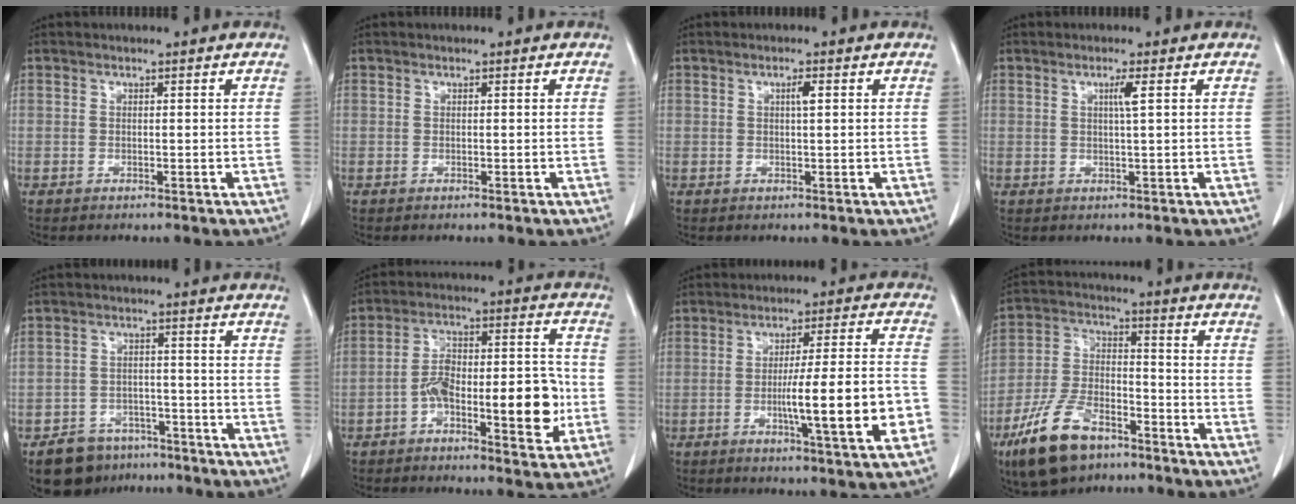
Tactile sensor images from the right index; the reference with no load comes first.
{"total": 0.0}
{"total": 1.4, "force": [0.4, 0.1, 1.3], "torque": [-0.026, 0.002, 0.007]}
{"total": 1.9, "force": [0.6, -0.4, 1.8], "torque": [-0.034, -0.002, 0.012]}
{"total": 8.0, "force": [-5.9, 5.1, 1.7], "torque": [-0.018, 0.011, -0.088]}
{"total": 13.5, "force": [-3.9, 4.2, 12.3], "torque": [-0.188, 0.034, -0.059]}
{"total": 13.2, "force": [-3.6, 0.2, 12.7], "torque": [-0.194, 0.000, -0.055]}
{"total": 13.3, "force": [-8.6, 6.0, 8.1], "torque": [-0.175, -0.004, -0.161]}